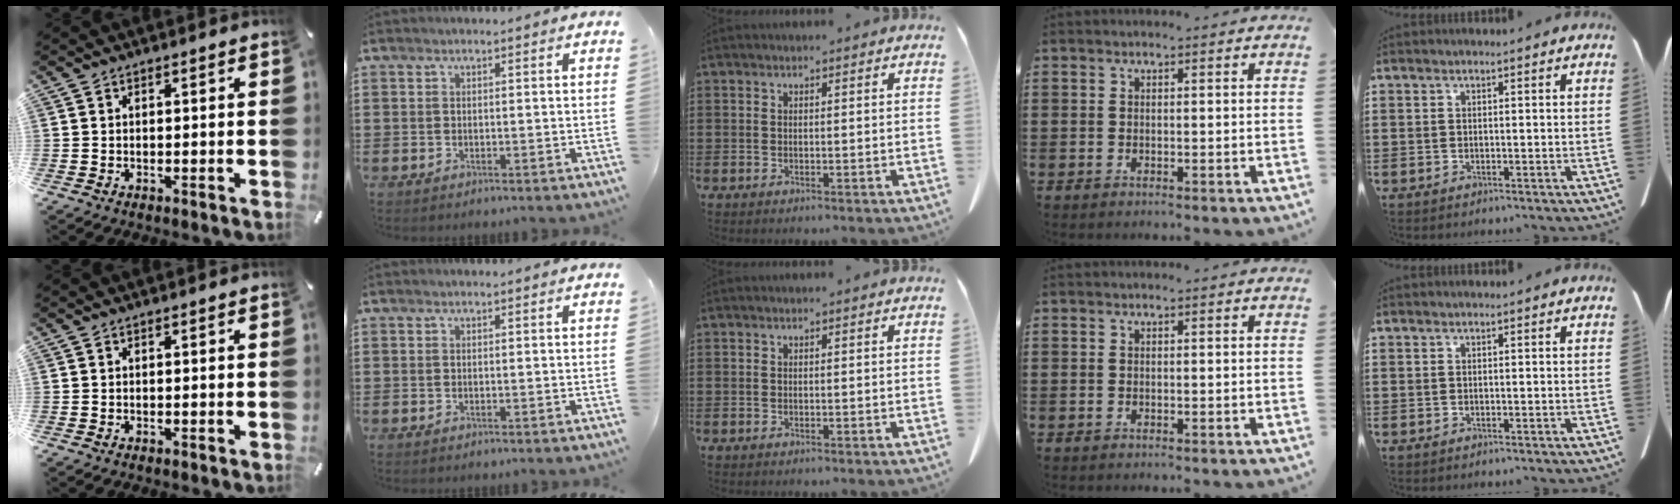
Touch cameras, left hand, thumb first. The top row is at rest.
{}